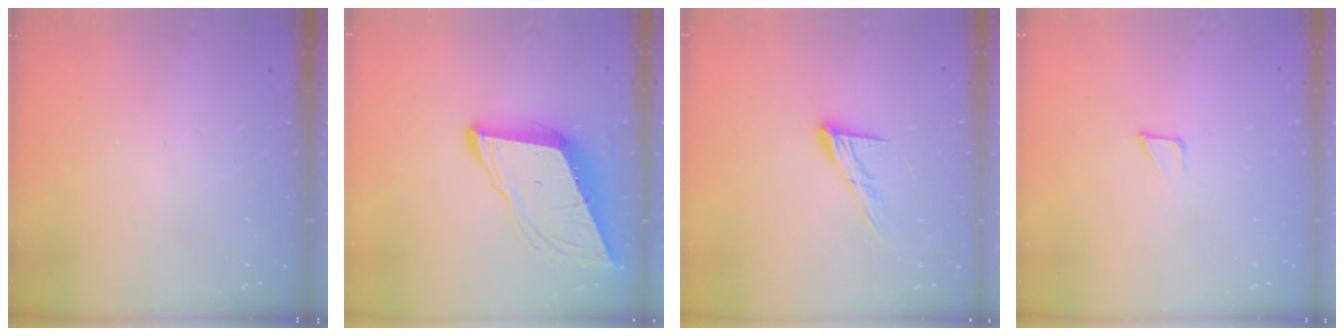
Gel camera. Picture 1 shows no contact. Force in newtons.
{"total": 10.5, "press": 9.9, "slide": 3.6}
{"total": 10.7, "press": 10.6, "slide": 1.3}
{"total": 1.2, "press": 1.2, "slide": 0.0}